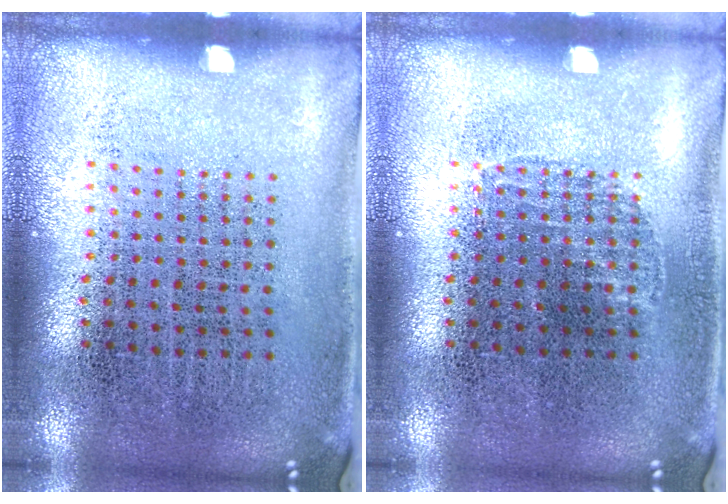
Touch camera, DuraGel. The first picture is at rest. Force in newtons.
{"total": 0.5, "press": 0.5, "slide": 0.1}